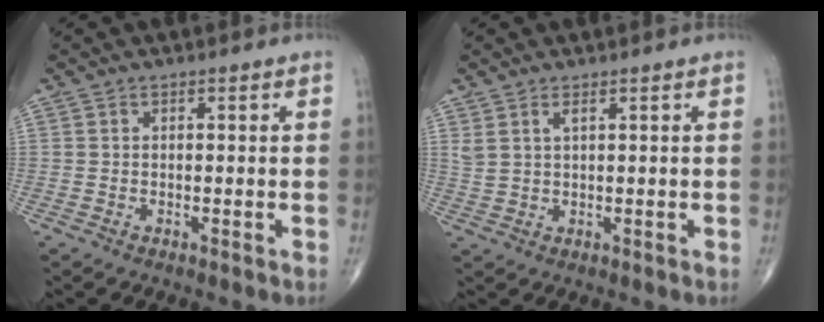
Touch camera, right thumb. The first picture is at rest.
{"total": 2.5, "force": [1.5, 0.7, 1.9], "torque": [-0.044, -0.004, 0.036]}